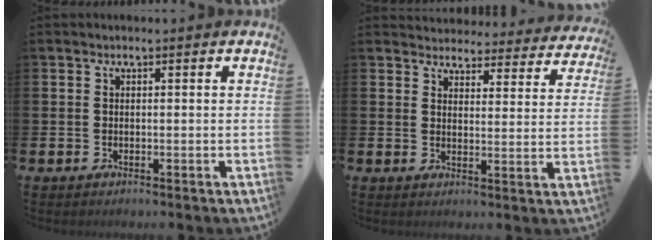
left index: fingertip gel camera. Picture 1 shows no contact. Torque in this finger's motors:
{"motor_torque": [1.05, -1.09, 0.31, -0.01]}